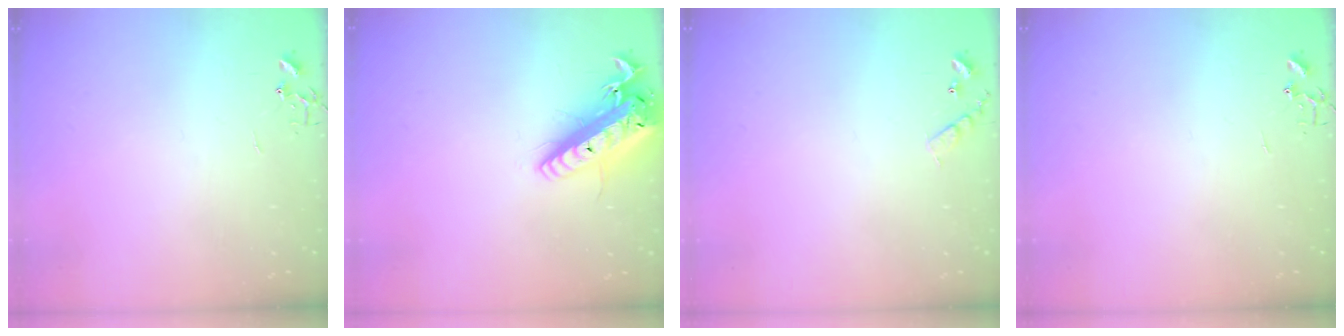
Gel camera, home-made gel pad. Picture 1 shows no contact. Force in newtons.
{"total": 19.2, "press": 18.7, "slide": 4.1}
{"total": 6.7, "press": 6.6, "slide": 0.4}
{"total": 0.0}